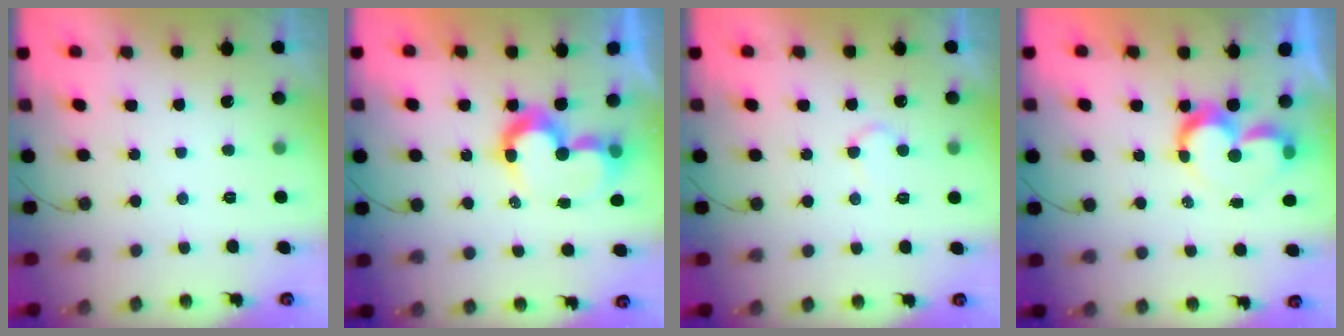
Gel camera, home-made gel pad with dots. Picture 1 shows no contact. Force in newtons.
{"total": 9.6, "press": 9.5, "slide": 0.9}
{"total": 5.1, "press": 5.1, "slide": 0.4}
{"total": 9.0, "press": 9.0, "slide": 0.9}